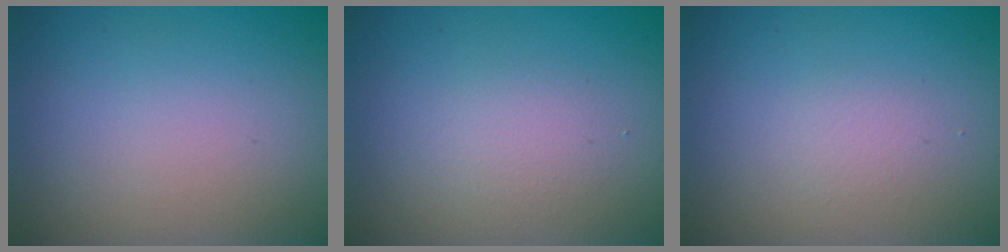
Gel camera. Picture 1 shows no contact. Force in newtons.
{"total": 1.7, "press": 1.7, "slide": 0.1}
{"total": 1.1, "press": 1.1, "slide": 0.1}